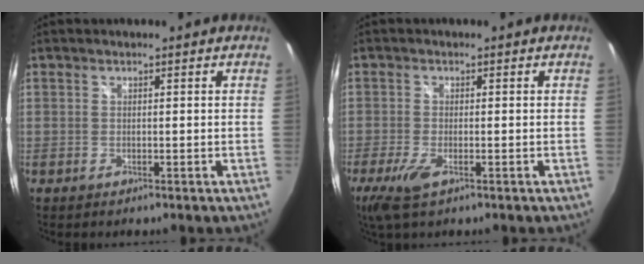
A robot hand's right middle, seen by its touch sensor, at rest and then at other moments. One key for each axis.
{"total": 5.0, "fx": -2.6, "fy": 1.4, "fz": 4.0, "tx": -0.094, "ty": -0.016, "tz": -0.050}